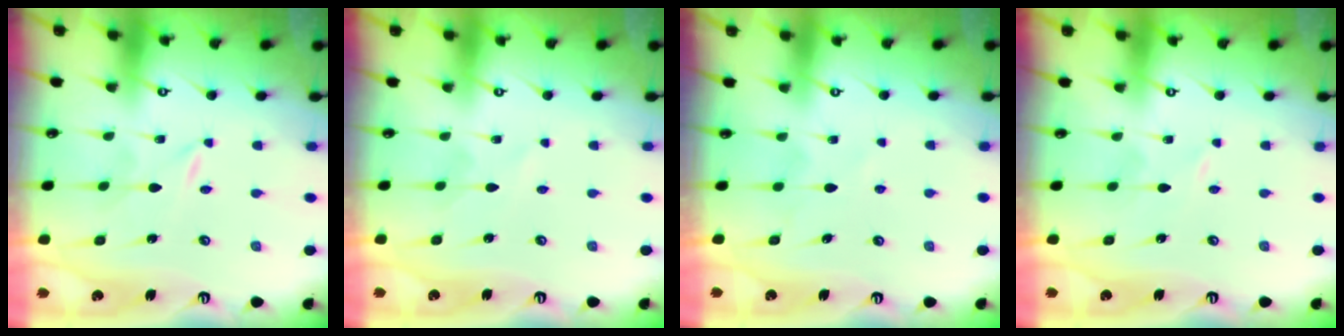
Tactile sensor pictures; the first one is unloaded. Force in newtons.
{"total": 1.4, "press": 1.4, "slide": 0.1}
{"total": 4.9, "press": 4.9, "slide": 0.5}
{"total": 0.6, "press": 0.6, "slide": 0.1}